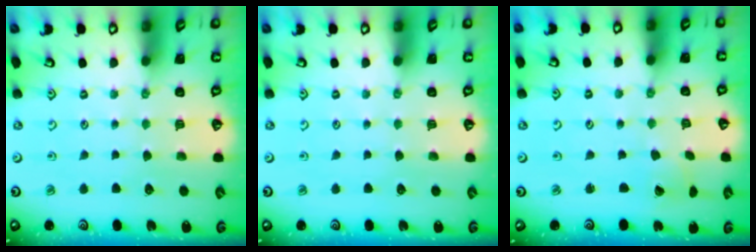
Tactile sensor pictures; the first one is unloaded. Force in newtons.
{"total": 0.0}
{"total": 1.9, "press": 1.8, "slide": 0.3}